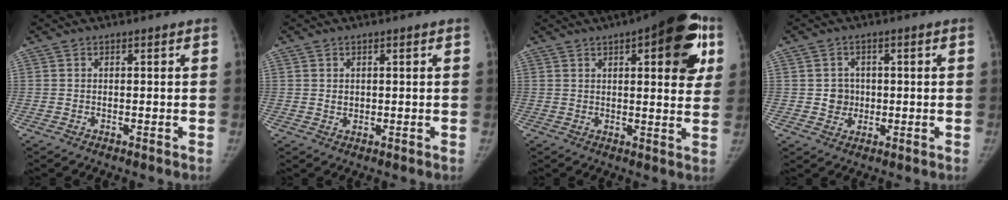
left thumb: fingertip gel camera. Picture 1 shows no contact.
{"total": 1.3, "force": [0.4, 1.1, 0.5], "torque": [-0.001, -0.003, 0.010]}
{"total": 18.3, "force": [7.3, 6.6, 15.4], "torque": [-0.162, -0.008, 0.087]}
{"total": 3.8, "force": [0.0, 3.7, 1.0], "torque": [0.009, 0.005, 0.002]}